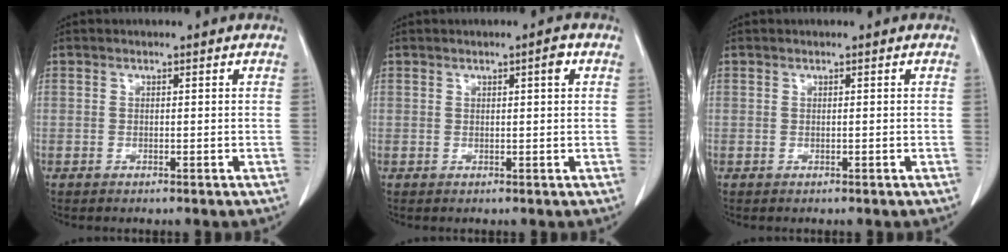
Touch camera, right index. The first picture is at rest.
{"total": 1.6, "force": [0.7, 0.2, 1.5], "torque": [-0.020, 0.002, 0.008]}
{"total": 0.0}